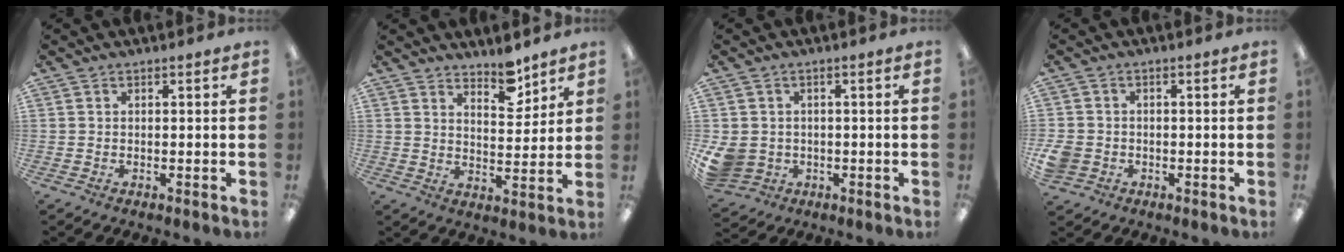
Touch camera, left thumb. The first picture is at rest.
{"total": 7.0, "force": [6.1, 2.5, 2.4], "torque": [-0.015, -0.047, 0.104]}
{"total": 5.4, "force": [-0.7, 5.0, 2.0], "torque": [-0.066, 0.006, -0.011]}
{"total": 3.5, "force": [-1.0, 3.1, 1.2], "torque": [-0.033, 0.001, -0.020]}